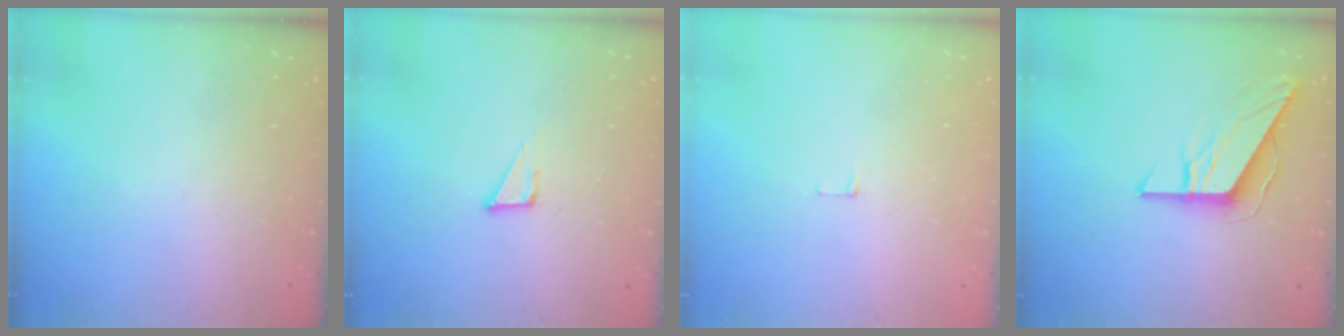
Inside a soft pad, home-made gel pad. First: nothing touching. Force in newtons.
{"total": 4.5, "press": 4.5, "slide": 0.3}
{"total": 3.8, "press": 3.8, "slide": 0.3}
{"total": 8.8, "press": 8.8, "slide": 0.4}